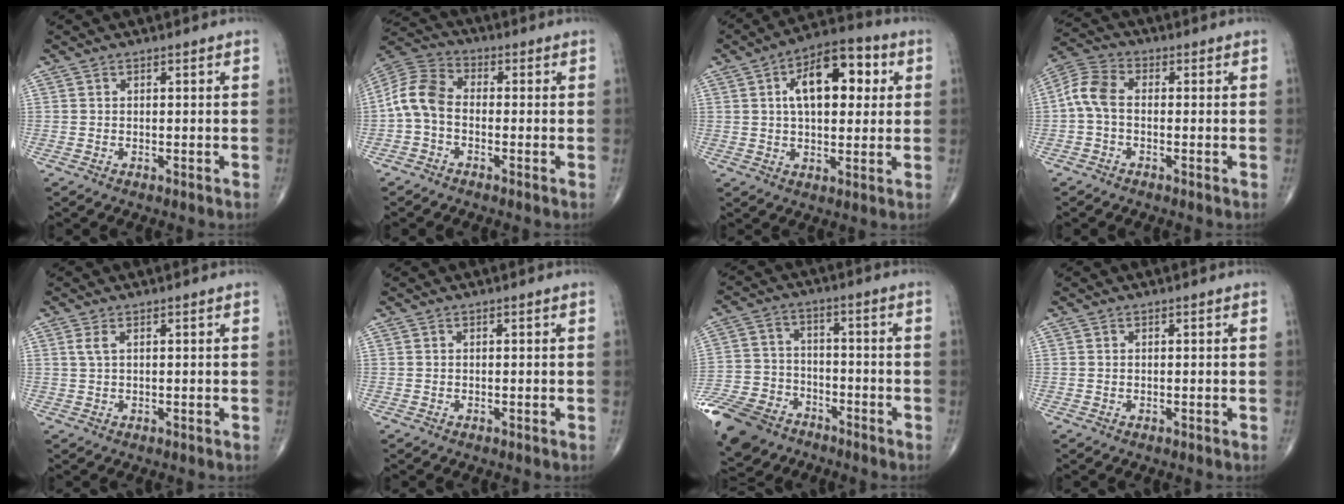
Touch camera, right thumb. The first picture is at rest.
{"total": 8.0, "force": [-1.4, 5.3, 5.8], "torque": [-0.113, 0.026, -0.045]}
{"total": 14.5, "force": [3.7, 7.5, 11.9], "torque": [-0.153, 0.014, 0.051]}
{"total": 6.3, "force": [-0.6, 3.9, 4.9], "torque": [-0.102, 0.019, -0.026]}
{"total": 1.6, "force": [0.7, 0.6, 1.3], "torque": [-0.036, 0.006, 0.019]}
{"total": 0.0}
{"total": 16.1, "force": [-10.7, 10.1, 6.4], "torque": [-0.137, 0.033, -0.193]}
{"total": 0.0}